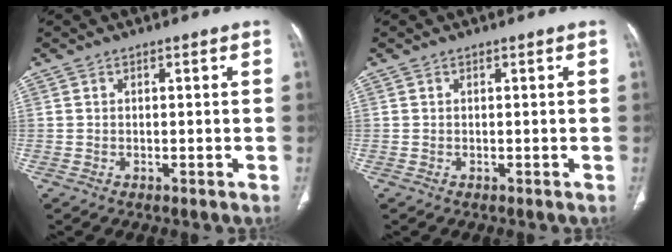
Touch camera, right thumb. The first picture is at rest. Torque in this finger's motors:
{"motor_torque": [-0.03, 0.03, 0.00, 0.00, 0.00]}